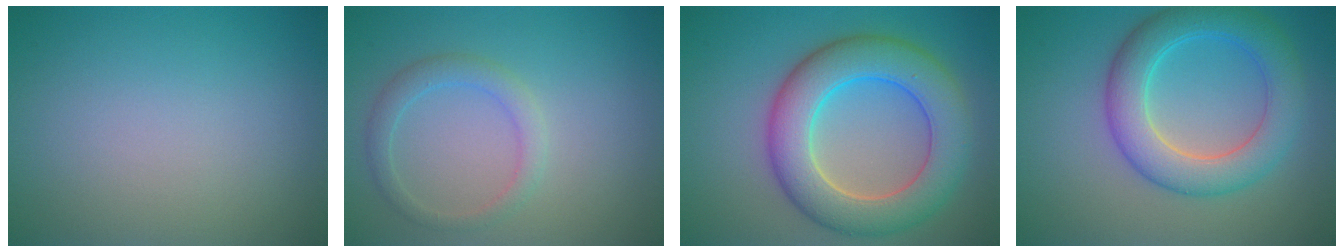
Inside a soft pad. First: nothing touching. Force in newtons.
{"total": 2.2, "press": 2.2, "slide": 0.1}
{"total": 8.3, "press": 8.3, "slide": 0.6}
{"total": 6.2, "press": 6.2, "slide": 0.1}